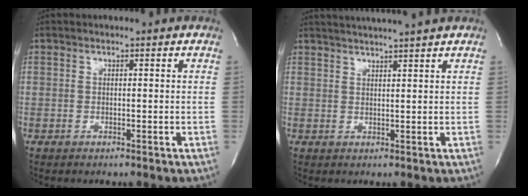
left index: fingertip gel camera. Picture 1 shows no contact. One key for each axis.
{"total": 7.9, "fx": 7.1, "fy": -1.3, "fz": 3.1, "tx": -0.049, "ty": 0.014, "tz": 0.099}